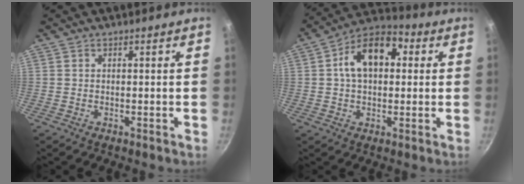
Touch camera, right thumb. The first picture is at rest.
{"total": 13.1, "force": [2.5, 8.6, 9.6], "torque": [-0.118, 0.027, 0.020]}